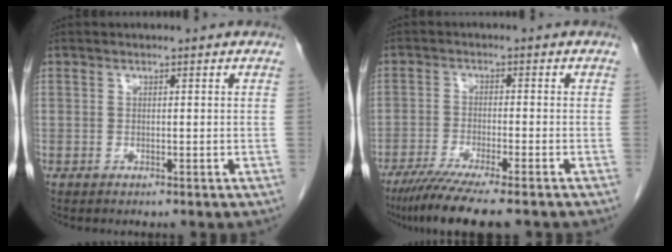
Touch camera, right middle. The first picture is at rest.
{"total": 10.0, "force": [-7.9, 0.1, 6.1], "torque": [-0.097, -0.027, -0.127]}